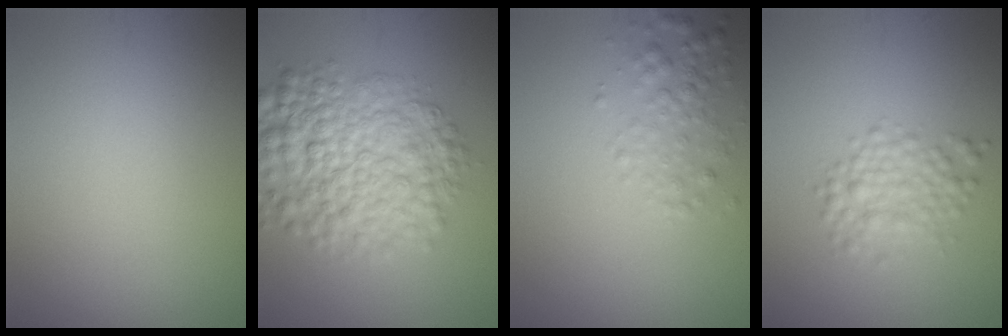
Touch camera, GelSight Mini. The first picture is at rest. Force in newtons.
{"total": 8.1, "press": 8.1, "slide": 0.2}
{"total": 2.3, "press": 2.3, "slide": 0.0}
{"total": 2.9, "press": 2.9, "slide": 0.0}